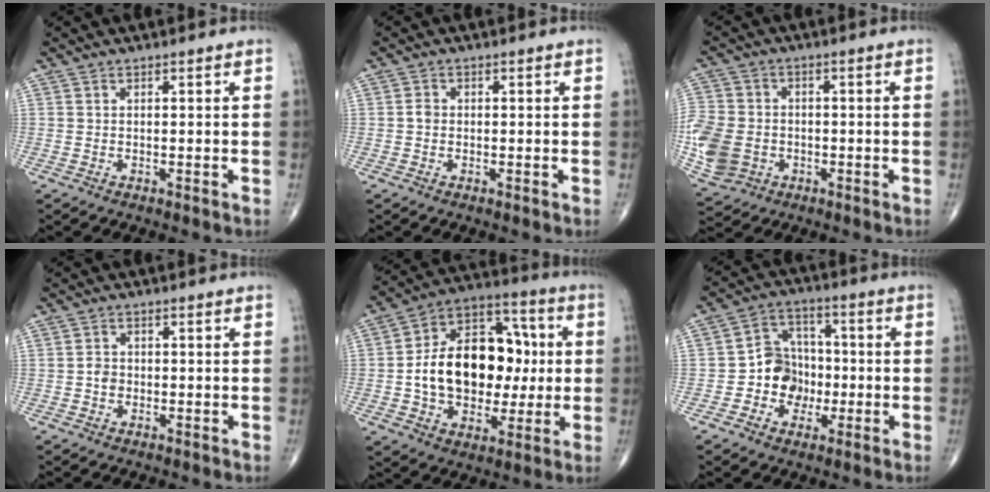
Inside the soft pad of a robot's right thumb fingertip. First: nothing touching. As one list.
[{"total": 1.3, "force": [-0.2, 1.1, 0.7], "torque": [-0.008, 0.003, -0.005]}, {"total": 16.5, "force": [-3.5, 13.5, 8.8], "torque": [-0.234, 0.005, -0.058]}, {"total": 2.1, "force": [-0.4, 1.7, 1.0], "torque": [-0.011, 0.008, -0.009]}, {"total": 22.6, "force": [0.5, 15.3, 16.5], "torque": [-0.235, 0.033, 0.015]}, {"total": 9.2, "force": [-2.0, 8.1, 4.0], "torque": [-0.019, 0.034, -0.043]}]